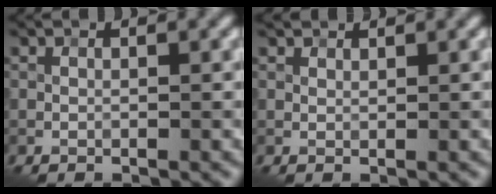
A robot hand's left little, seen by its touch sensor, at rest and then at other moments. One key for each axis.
{"total": 1.3, "fx": 1.2, "fy": 0.3, "fz": 0.3, "tx": -0.013, "ty": 0.003, "tz": 0.019}